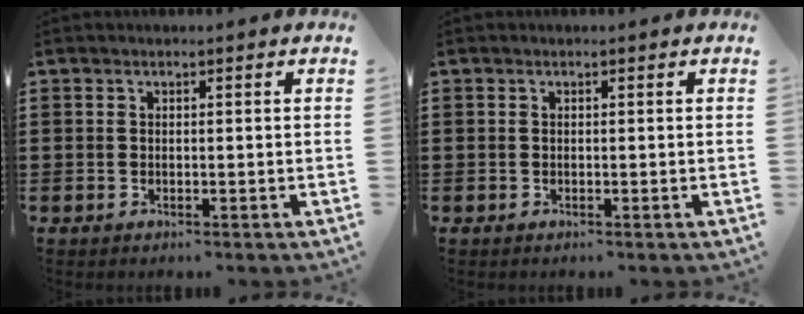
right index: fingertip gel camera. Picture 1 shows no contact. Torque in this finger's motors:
{"motor_torque": [1.08, 1.06, -0.03, 0.00]}